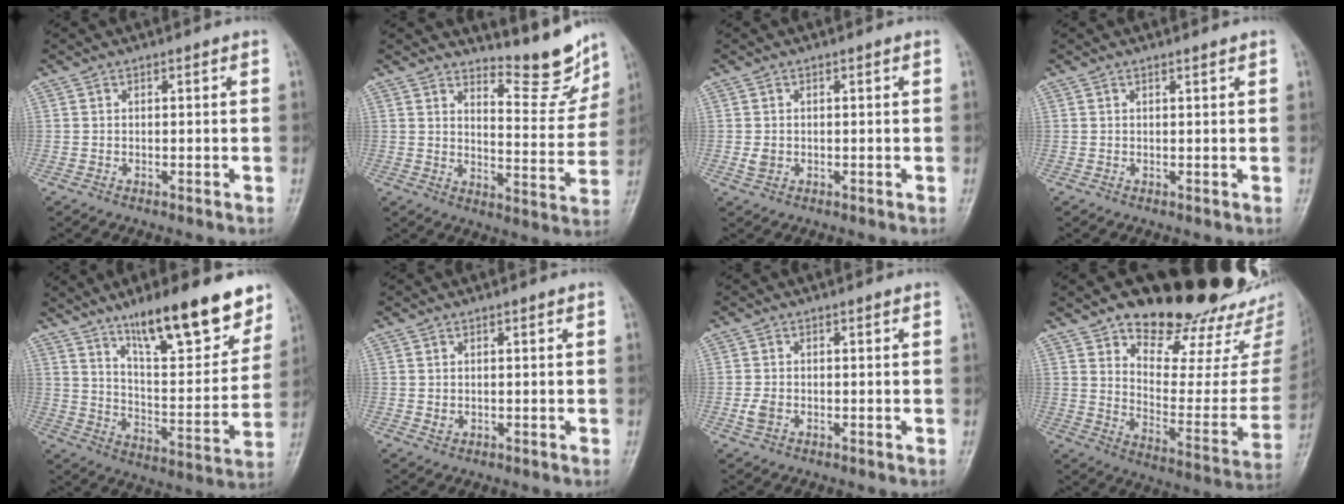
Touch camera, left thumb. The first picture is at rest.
{"total": 10.1, "force": [9.2, 2.3, 3.4], "torque": [-0.021, -0.087, 0.132]}
{"total": 1.7, "force": [-0.1, 1.3, 1.0], "torque": [-0.016, 0.002, 0.002]}
{"total": 0.6, "force": [0.5, 0.0, 0.3], "torque": [-0.009, -0.004, 0.009]}
{"total": 20.7, "force": [13.9, 5.8, 14.1], "torque": [-0.172, -0.067, 0.224]}
{"total": 1.2, "force": [0.3, 0.8, 0.8], "torque": [-0.009, -0.002, 0.009]}
{"total": 2.1, "force": [-0.5, 1.4, 1.4], "torque": [-0.031, 0.000, -0.010]}
{"total": 29.7, "force": [21.7, 12.2, 16.1], "torque": [-0.189, -0.107, 0.298]}